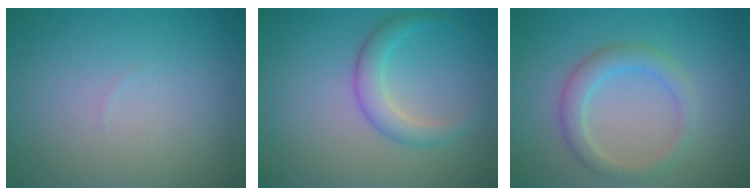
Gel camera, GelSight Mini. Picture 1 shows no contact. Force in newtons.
{"total": 2.6, "press": 2.6, "slide": 0.1}
{"total": 2.9, "press": 2.9, "slide": 0.1}